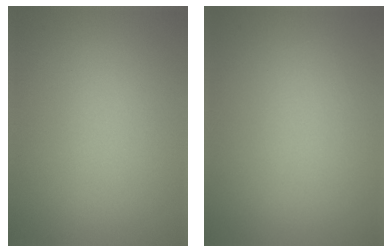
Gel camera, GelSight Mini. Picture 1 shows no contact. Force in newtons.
{"total": 0.0}